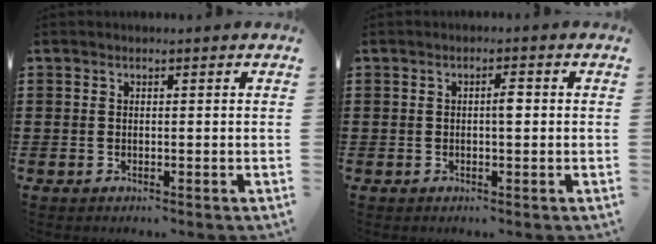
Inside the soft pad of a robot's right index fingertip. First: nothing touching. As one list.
[{"total": 2.0, "force": [0.0, 0.5, 1.9], "torque": [-0.036, 0.001, -0.001]}]